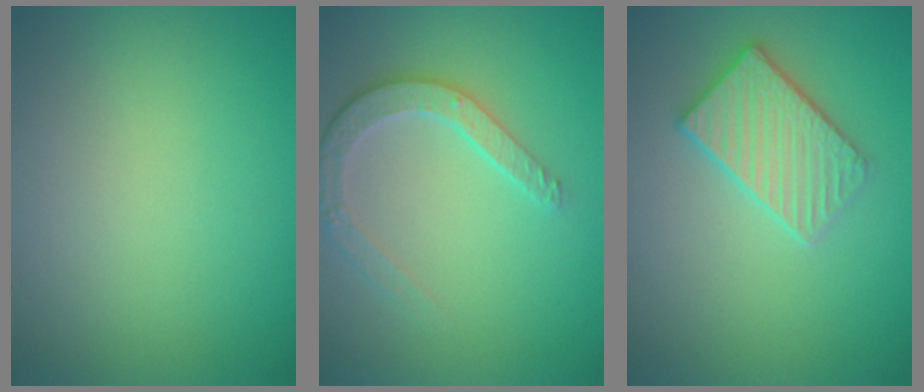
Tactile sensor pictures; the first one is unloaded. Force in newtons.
{"total": 3.1, "press": 2.8, "slide": 1.5}
{"total": 3.4, "press": 3.4, "slide": 0.3}